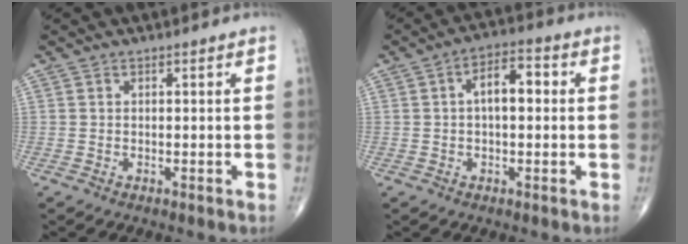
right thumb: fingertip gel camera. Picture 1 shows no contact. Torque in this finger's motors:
{"motor_torque": [0.71, 0.60, 0.64, -0.06, 0.05]}